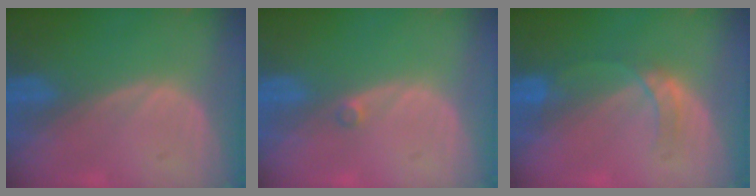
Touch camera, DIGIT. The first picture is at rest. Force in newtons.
{"total": 1.0, "press": 0.8, "slide": 0.5}
{"total": 3.0, "press": 3.0, "slide": 0.3}